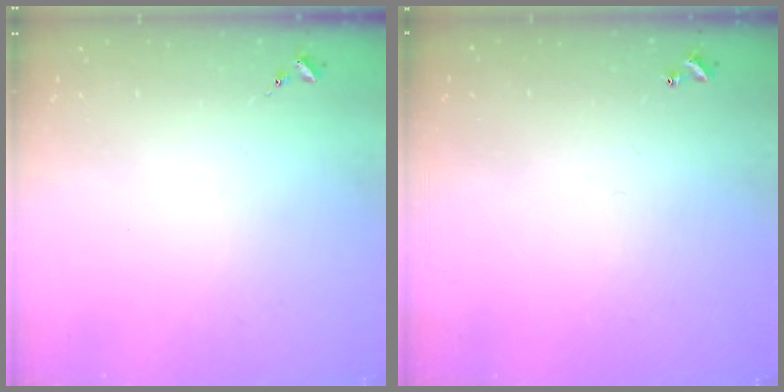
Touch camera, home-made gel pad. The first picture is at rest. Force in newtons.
{"total": 0.9, "press": 0.9, "slide": 0.2}